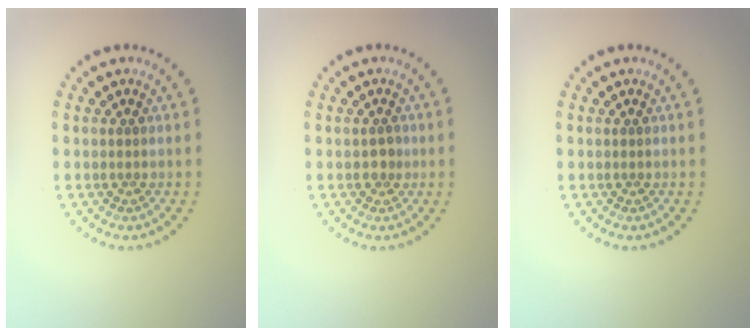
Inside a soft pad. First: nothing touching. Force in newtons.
{"total": 1.0, "press": 1.0, "slide": 0.3}
{"total": 0.0}